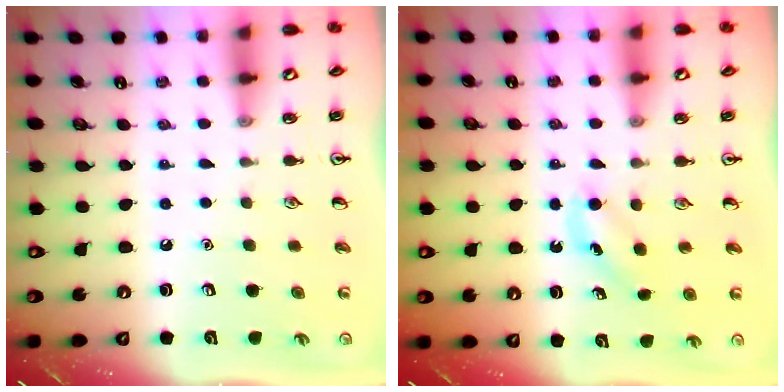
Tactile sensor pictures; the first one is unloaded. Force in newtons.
{"total": 3.5, "press": 3.2, "slide": 1.2}